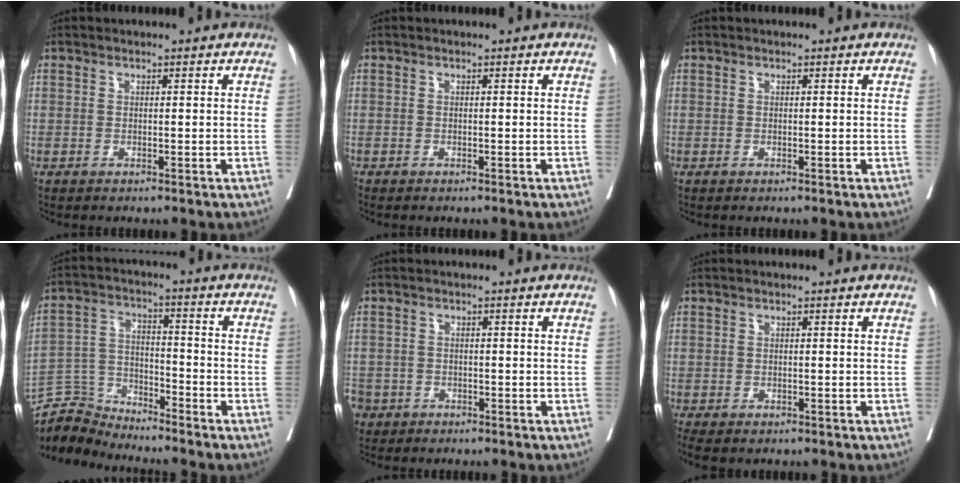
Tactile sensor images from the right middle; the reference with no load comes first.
{"total": 0.0}
{"total": 0.0}
{"total": 7.1, "force": [-6.9, 0.8, -1.4], "torque": [0.027, 0.017, -0.135]}
{"total": 6.2, "force": [-3.4, 5.0, 1.2], "torque": [-0.044, 0.003, -0.062]}
{"total": 3.7, "force": [-2.5, 2.0, 1.9], "torque": [-0.036, -0.010, -0.037]}